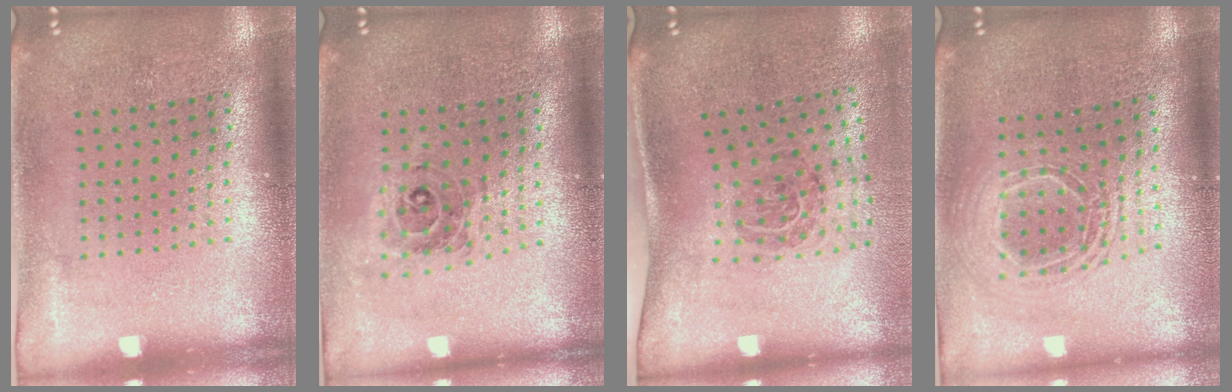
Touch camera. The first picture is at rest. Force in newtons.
{"total": 0.6, "press": 0.6, "slide": 0.2}
{"total": 2.0, "press": 1.2, "slide": 1.5}
{"total": 1.9, "press": 1.5, "slide": 1.1}